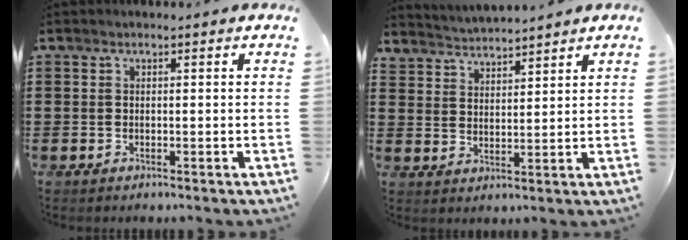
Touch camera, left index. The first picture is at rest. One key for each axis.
{"total": 3.5, "fx": 3.5, "fy": 0.1, "fz": -0.5, "tx": -0.006, "ty": -0.018, "tz": 0.062}